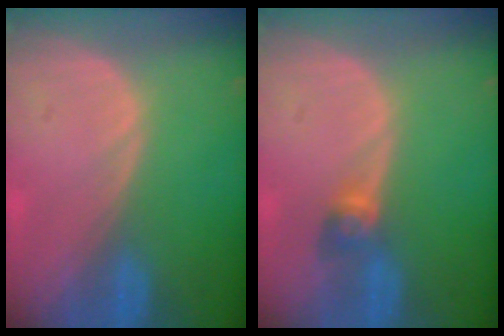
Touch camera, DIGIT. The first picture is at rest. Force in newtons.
{"total": 2.7, "press": 2.5, "slide": 0.9}